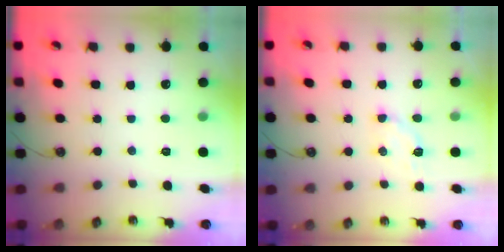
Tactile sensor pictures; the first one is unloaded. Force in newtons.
{"total": 5.5, "press": 5.4, "slide": 1.3}